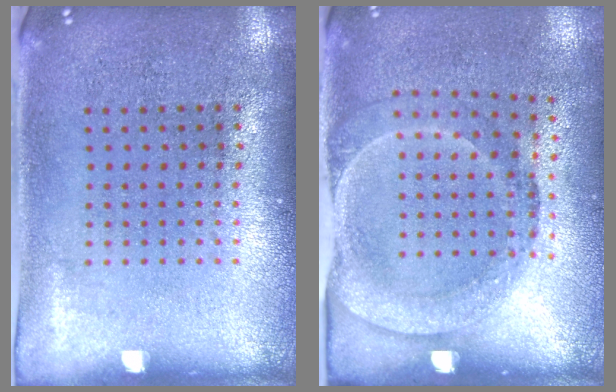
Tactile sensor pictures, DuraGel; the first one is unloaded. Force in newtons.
{"total": 1.7, "press": 1.2, "slide": 1.2}